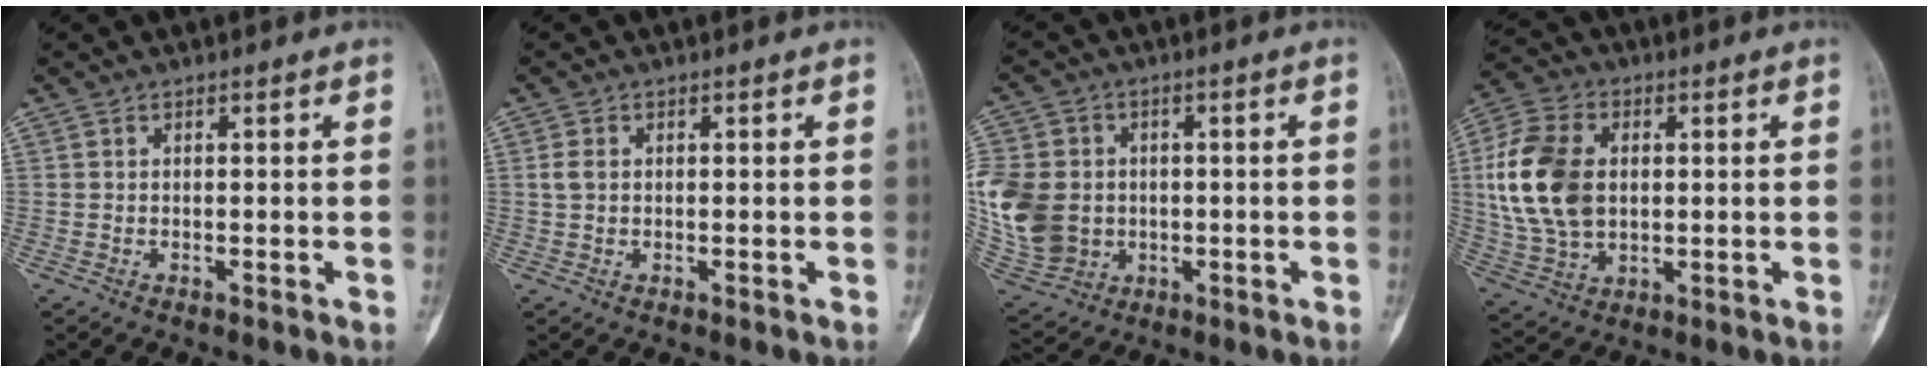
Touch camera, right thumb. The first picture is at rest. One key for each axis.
{"total": 1.8, "fx": 0.2, "fy": 1.3, "fz": 1.2, "tx": -0.029, "ty": 0.003, "tz": 0.005}
{"total": 19.0, "fx": -0.6, "fy": 15.9, "fz": 10.4, "tx": -0.248, "ty": 0.010, "tz": 0.008}
{"total": 16.7, "fx": 1.9, "fy": 11.4, "fz": 12.0, "tx": -0.234, "ty": 0.004, "tz": 0.040}